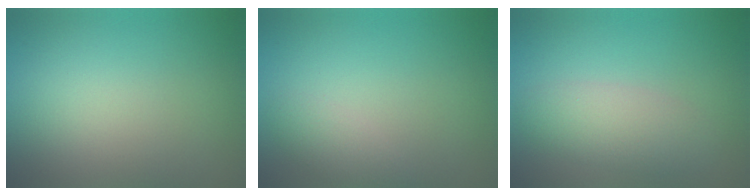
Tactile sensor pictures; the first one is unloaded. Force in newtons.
{"total": 1.4, "press": 1.4, "slide": 0.1}
{"total": 3.0, "press": 3.0, "slide": 0.2}